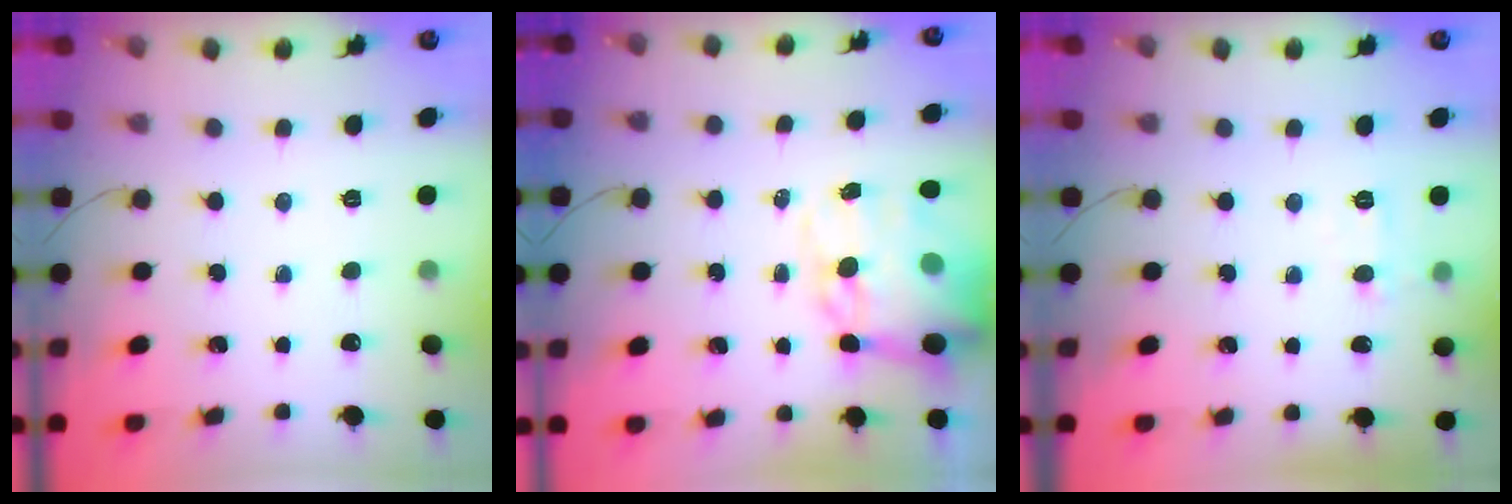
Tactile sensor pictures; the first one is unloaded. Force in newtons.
{"total": 18.0, "press": 17.6, "slide": 3.9}
{"total": 5.0, "press": 4.8, "slide": 1.5}